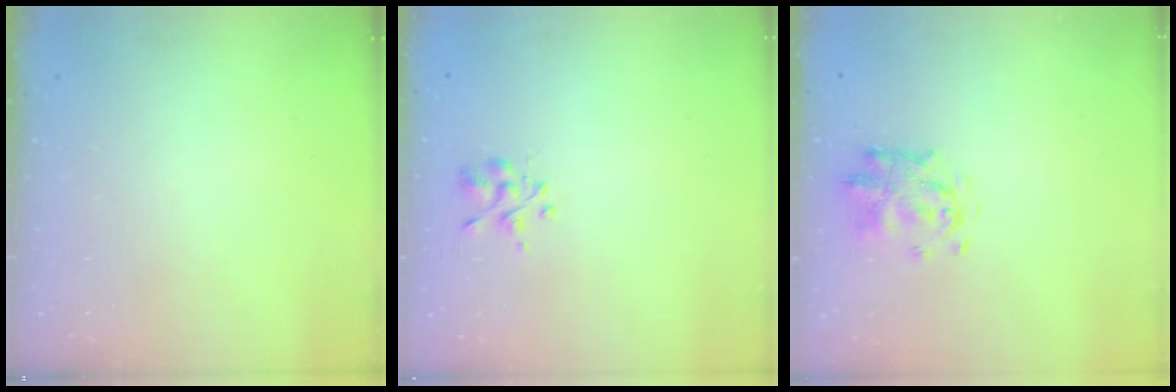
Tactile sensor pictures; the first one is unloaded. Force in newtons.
{"total": 2.4, "press": 2.2, "slide": 1.0}
{"total": 3.2, "press": 3.2, "slide": 0.4}